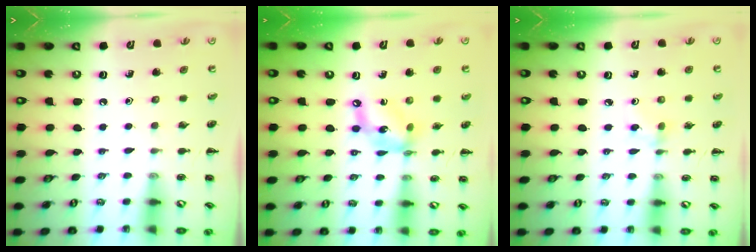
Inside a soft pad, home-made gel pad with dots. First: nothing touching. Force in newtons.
{"total": 10.9, "press": 10.5, "slide": 2.6}
{"total": 2.6, "press": 2.5, "slide": 0.8}